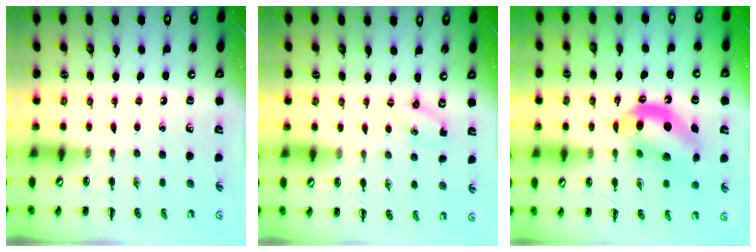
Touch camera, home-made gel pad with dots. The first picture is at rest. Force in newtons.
{"total": 1.8, "press": 1.7, "slide": 0.5}
{"total": 13.3, "press": 12.9, "slide": 3.4}